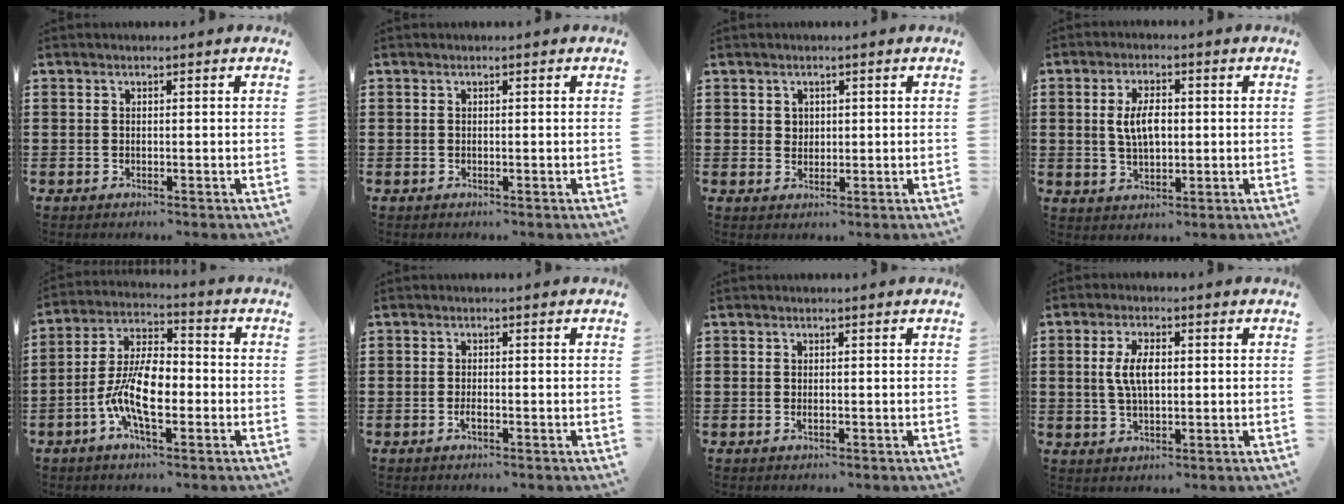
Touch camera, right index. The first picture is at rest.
{"total": 0.0}
{"total": 1.6, "force": [0.9, 1.4, 0.3], "torque": [-0.009, 0.006, 0.017]}
{"total": 5.2, "force": [0.5, 2.4, 4.6], "torque": [-0.090, 0.002, 0.002]}
{"total": 10.1, "force": [-2.9, 4.2, 8.7], "torque": [-0.200, -0.007, -0.062]}
{"total": 1.2, "force": [-0.6, 0.3, 1.0], "torque": [-0.027, -0.007, -0.012]}
{"total": 0.5, "force": [-0.1, 0.2, 0.4], "torque": [-0.009, -0.002, -0.002]}
{"total": 5.5, "force": [0.6, 2.4, 4.9], "torque": [-0.106, 0.006, 0.006]}